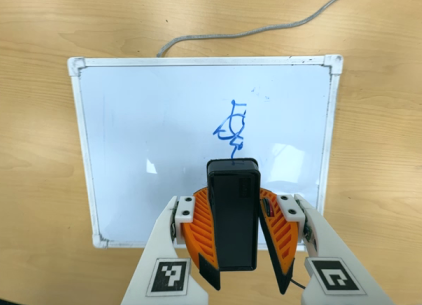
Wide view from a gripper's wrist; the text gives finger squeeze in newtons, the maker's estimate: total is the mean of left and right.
{"total": 11.1, "left": 10.8, "right": 11.4}